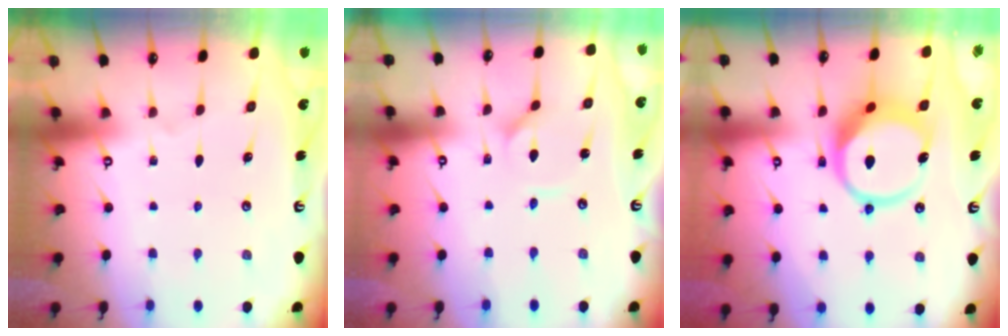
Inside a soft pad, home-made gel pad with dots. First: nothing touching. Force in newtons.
{"total": 1.5, "press": 1.4, "slide": 0.3}
{"total": 11.0, "press": 10.9, "slide": 1.4}